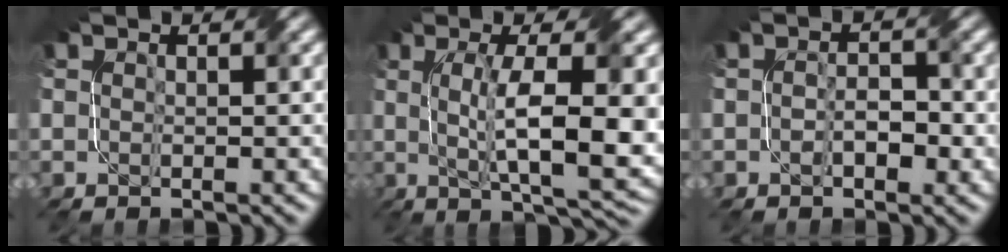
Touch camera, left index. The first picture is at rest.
{"total": 10.4, "force": [0.3, 2.6, 10.1], "torque": [-0.156, -0.004, 0.011]}
{"total": 2.3, "force": [-0.8, 1.3, 1.8], "torque": [-0.029, 0.003, -0.015]}